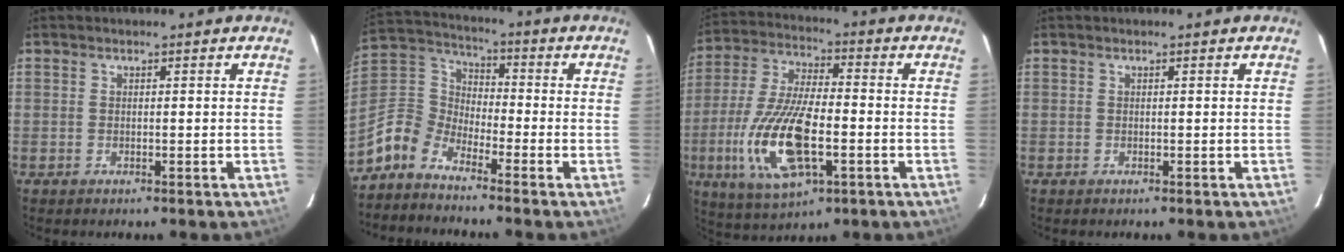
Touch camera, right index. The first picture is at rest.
{"total": 8.2, "force": [-6.3, 4.6, 2.7], "torque": [-0.073, 0.030, -0.154]}
{"total": 17.9, "force": [-5.0, 6.9, 15.7], "torque": [-0.338, -0.015, -0.090]}
{"total": 0.0}